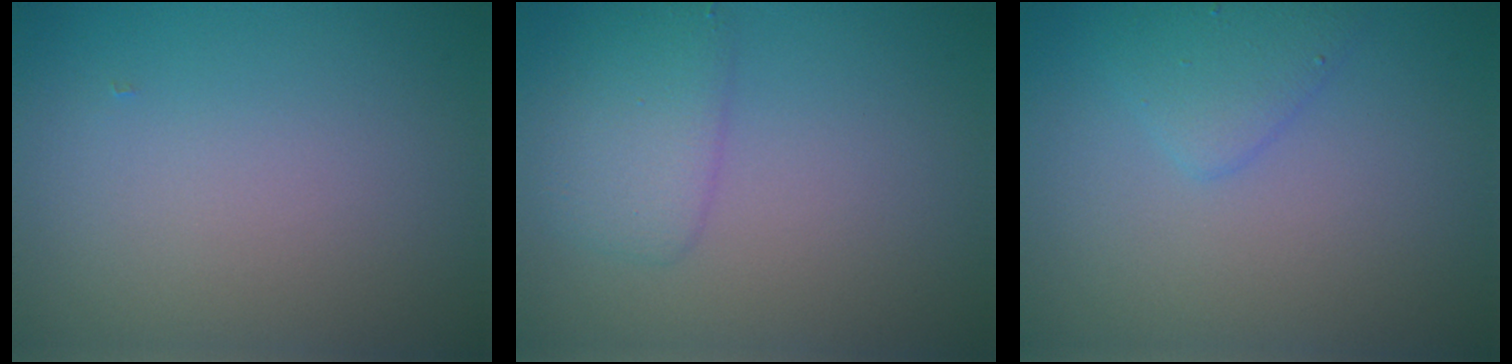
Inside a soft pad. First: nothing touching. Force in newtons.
{"total": 2.8, "press": 2.8, "slide": 0.1}
{"total": 2.0, "press": 2.0, "slide": 0.1}